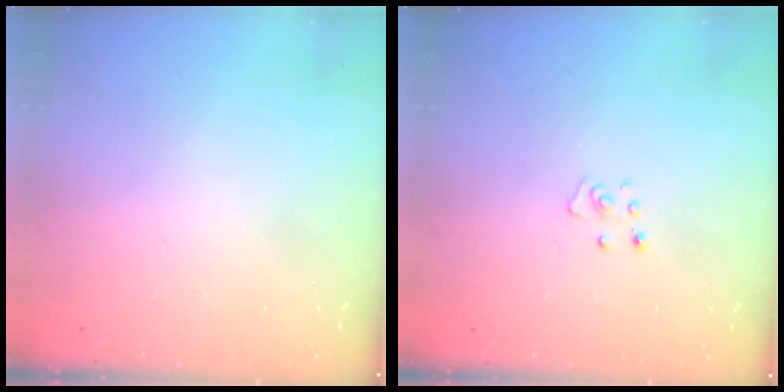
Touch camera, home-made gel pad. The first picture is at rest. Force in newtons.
{"total": 2.8, "press": 2.8, "slide": 0.2}